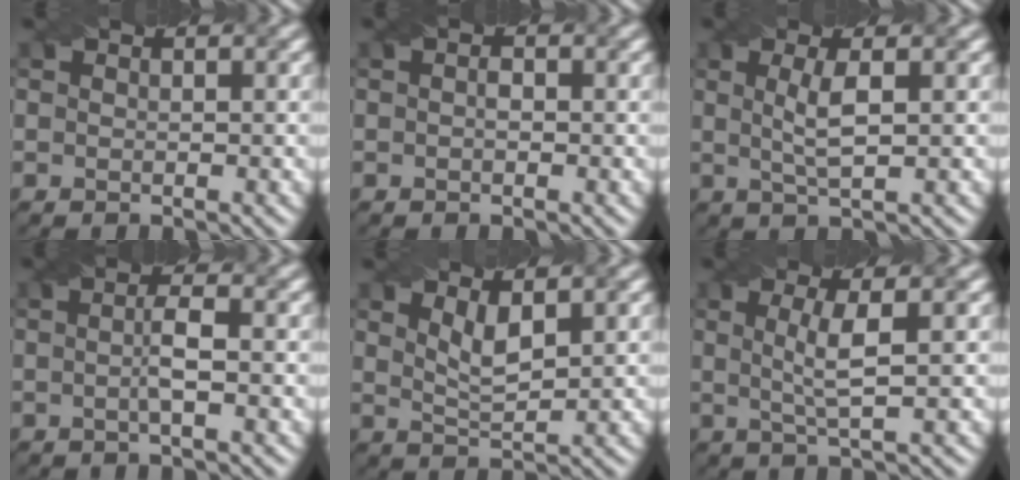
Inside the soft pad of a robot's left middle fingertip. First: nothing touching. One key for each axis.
{"total": 0.9, "fx": -0.1, "fy": 0.5, "fz": 0.7, "tx": -0.011, "ty": -0.002, "tz": -0.002}
{"total": 3.0, "fx": 0.5, "fy": 0.7, "fz": 2.9, "tx": -0.056, "ty": 0.001, "tz": 0.011}
{"total": 2.1, "fx": -0.2, "fy": 0.3, "fz": 2.1, "tx": -0.043, "ty": 0.002, "tz": -0.004}
{"total": 2.5, "fx": 1.3, "fy": 0.7, "fz": 2.0, "tx": -0.040, "ty": -0.007, "tz": 0.027}
{"total": 3.3, "fx": 0.5, "fy": 0.6, "fz": 3.2, "tx": -0.062, "ty": 0.000, "tz": 0.010}